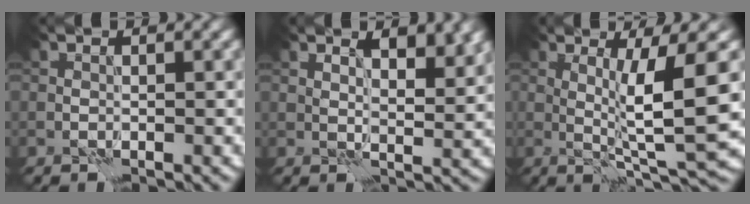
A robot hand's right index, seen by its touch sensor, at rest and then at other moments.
{"total": 4.3, "force": [2.5, 1.5, 3.2], "torque": [-0.045, 0.000, 0.035]}
{"total": 8.2, "force": [0.9, 0.9, 8.1], "torque": [-0.133, -0.007, 0.022]}